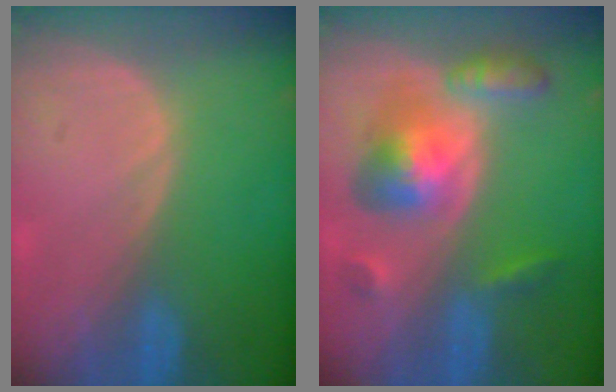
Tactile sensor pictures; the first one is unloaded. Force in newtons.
{"total": 8.0, "press": 8.0, "slide": 0.7}